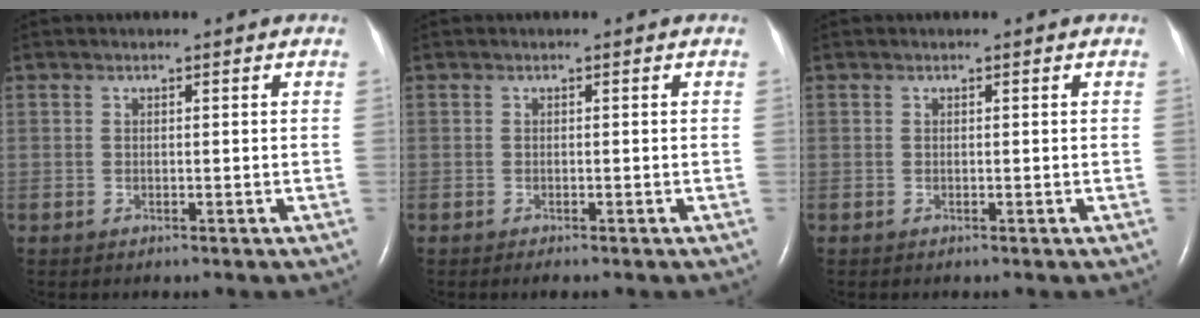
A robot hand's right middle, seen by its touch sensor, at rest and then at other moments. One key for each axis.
{"total": 1.0, "fx": -0.8, "fy": 0.1, "fz": 0.6, "tx": -0.008, "ty": -0.003, "tz": -0.009}
{"total": 0.0}